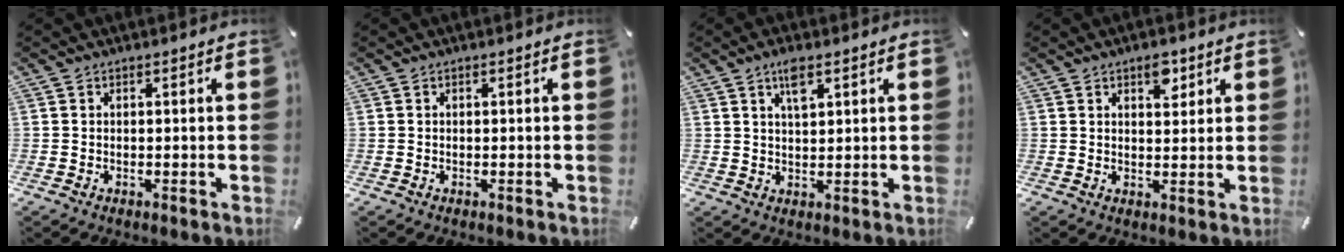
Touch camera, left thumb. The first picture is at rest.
{"total": 0.0}
{"total": 4.7, "force": [2.7, 1.6, 3.5], "torque": [-0.068, 0.001, 0.045]}
{"total": 4.3, "force": [2.5, 2.5, 2.5], "torque": [-0.015, -0.013, 0.037]}